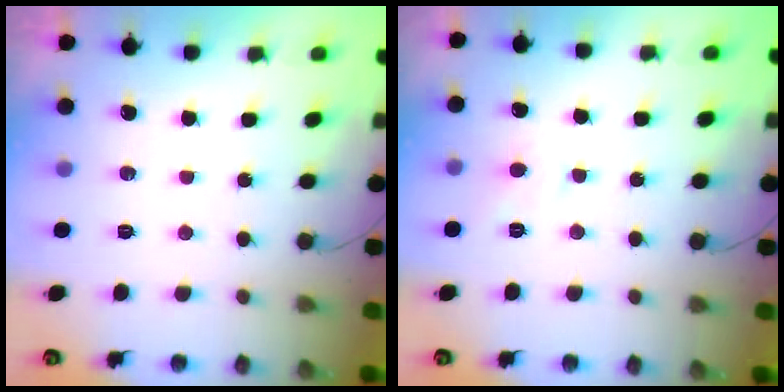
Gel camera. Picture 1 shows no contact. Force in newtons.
{"total": 5.9, "press": 5.9, "slide": 0.4}